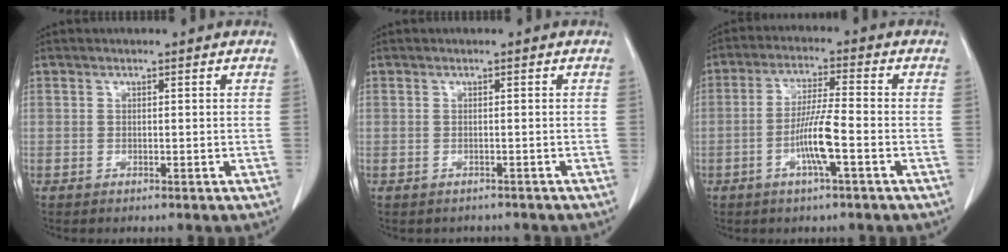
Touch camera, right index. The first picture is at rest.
{"total": 1.7, "force": [-1.5, 0.9, 0.0], "torque": [-0.005, 0.000, -0.021]}
{"total": 6.9, "force": [-2.4, 0.0, 6.5], "torque": [-0.126, -0.001, -0.047]}